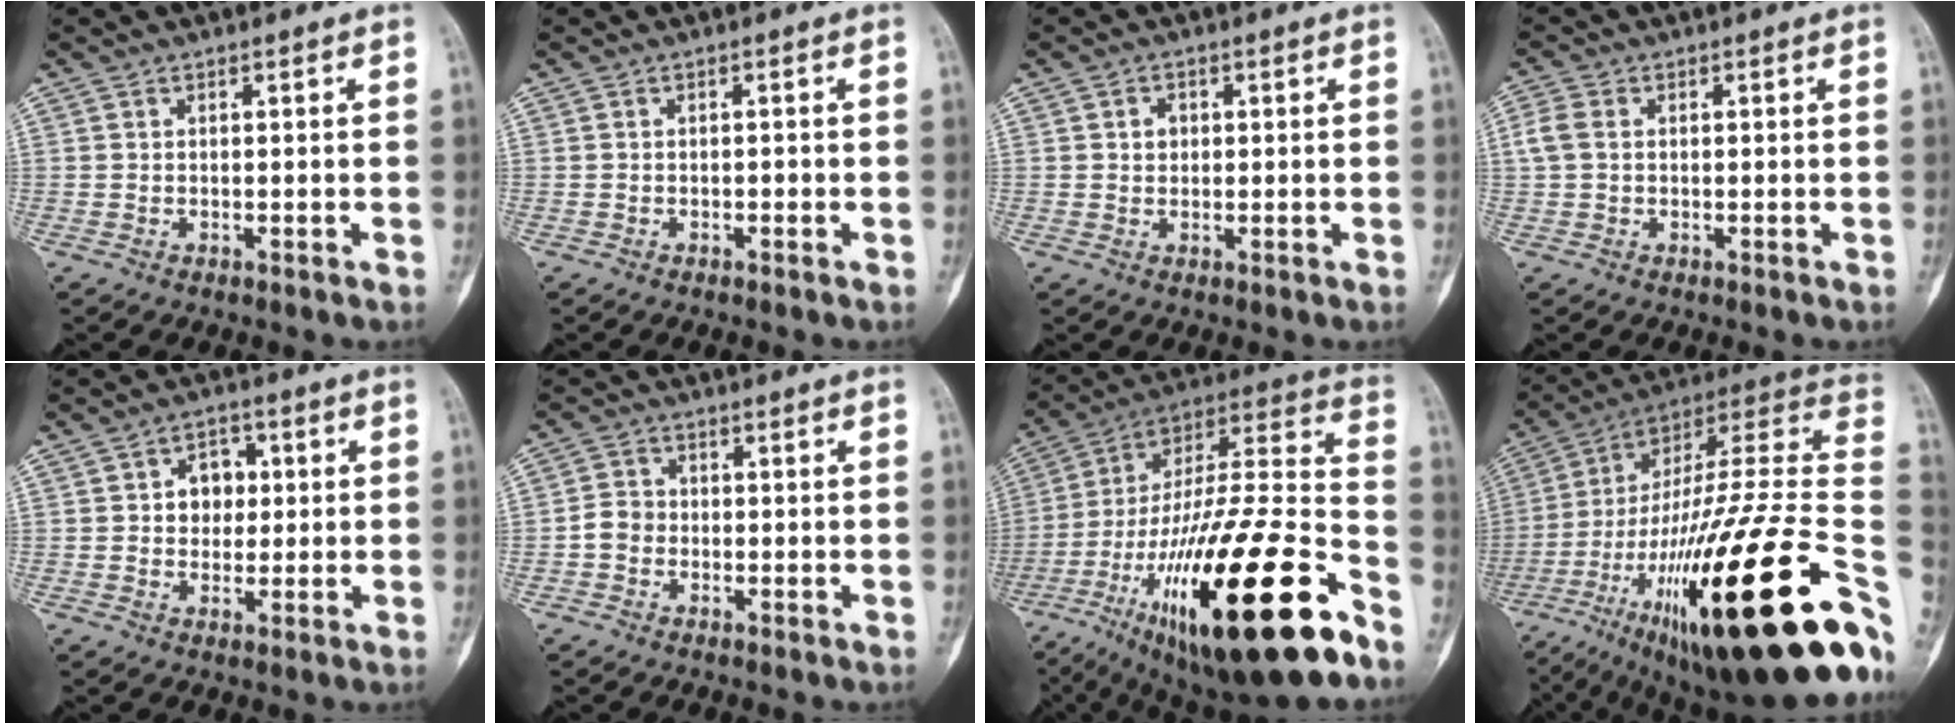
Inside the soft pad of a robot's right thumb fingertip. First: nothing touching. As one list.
[{"total": 0.7, "force": [-0.3, 0.4, 0.4], "torque": [-0.004, 0.002, -0.007]}, {"total": 2.2, "force": [0.4, 1.9, 1.1], "torque": [-0.002, 0.002, 0.005]}, {"total": 3.4, "force": [0.3, 2.5, 2.2], "torque": [-0.061, 0.009, 0.002]}, {"total": 6.0, "force": [0.9, 4.9, 3.5], "torque": [-0.016, 0.005, 0.009]}, {"total": 3.4, "force": [-0.9, 3.0, 1.4], "torque": [-0.014, 0.012, -0.025]}, {"total": 36.4, "force": [-18.5, 8.9, 30.0], "torque": [-0.485, 0.054, -0.297]}, {"total": 41.8, "force": [-13.5, 9.4, 38.4], "torque": [-0.546, 0.052, -0.223]}]